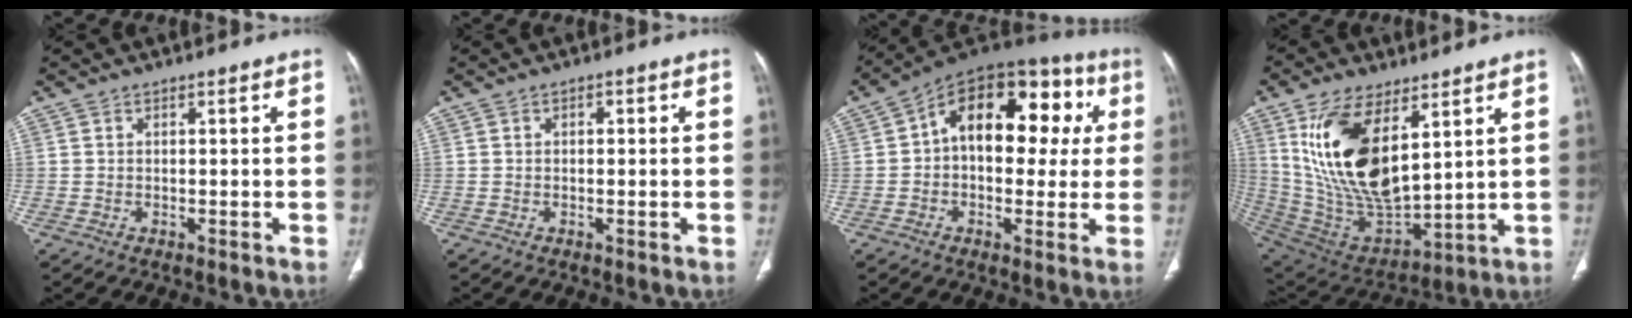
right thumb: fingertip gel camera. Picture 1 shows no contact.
{"total": 1.0, "force": [0.2, 0.7, 0.7], "torque": [-0.006, 0.003, -0.001]}
{"total": 20.4, "force": [3.5, 12.4, 15.8], "torque": [-0.178, 0.042, 0.038]}
{"total": 21.1, "force": [7.9, 10.0, 16.9], "torque": [-0.310, -0.036, 0.168]}